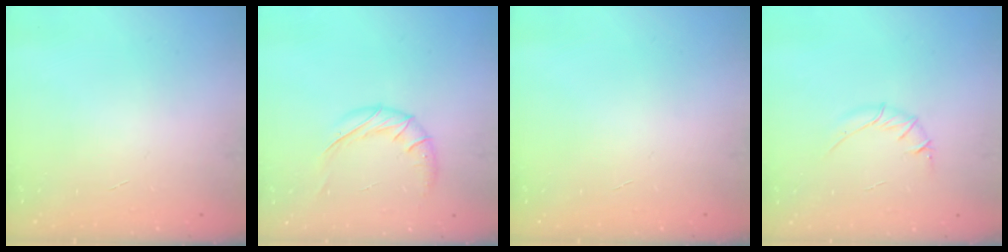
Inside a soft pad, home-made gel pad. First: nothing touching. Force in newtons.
{"total": 9.7, "press": 9.7, "slide": 0.8}
{"total": 0.0}
{"total": 4.5, "press": 4.3, "slide": 1.5}